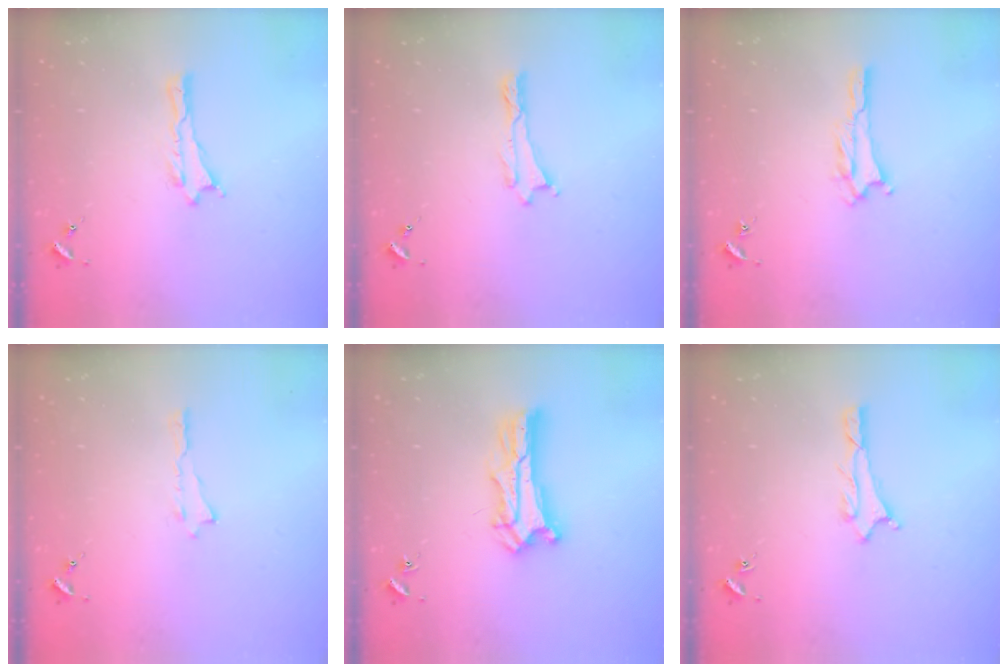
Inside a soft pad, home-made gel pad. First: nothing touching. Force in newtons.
{"total": 0.0}
{"total": 2.1, "press": 2.1, "slide": 0.3}
{"total": 0.0}
{"total": 6.6, "press": 6.6, "slide": 0.6}
{"total": 1.1, "press": 1.0, "slide": 0.1}